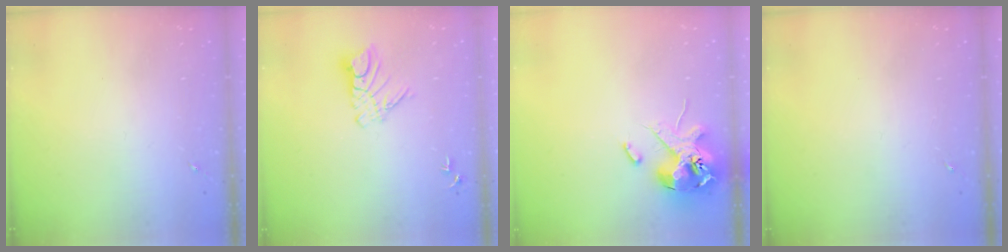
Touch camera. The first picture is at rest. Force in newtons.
{"total": 9.5, "press": 9.5, "slide": 0.9}
{"total": 14.7, "press": 14.5, "slide": 2.1}
{"total": 0.0}